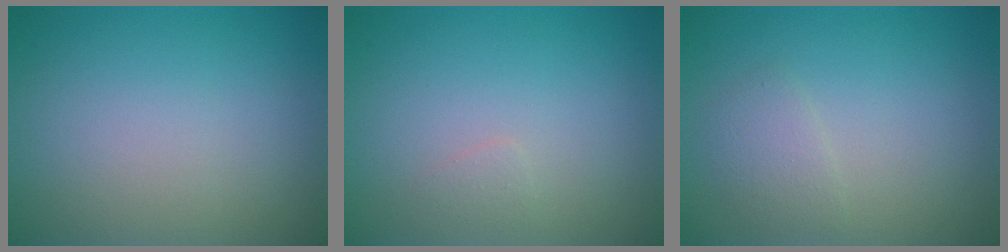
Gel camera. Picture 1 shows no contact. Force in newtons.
{"total": 0.6, "press": 0.6, "slide": 0.1}
{"total": 1.6, "press": 1.6, "slide": 0.1}